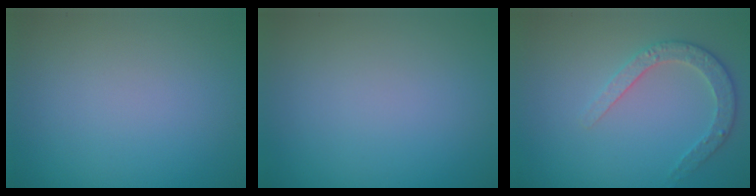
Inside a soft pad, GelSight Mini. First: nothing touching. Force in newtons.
{"total": 0.0}
{"total": 2.9, "press": 2.8, "slide": 0.7}